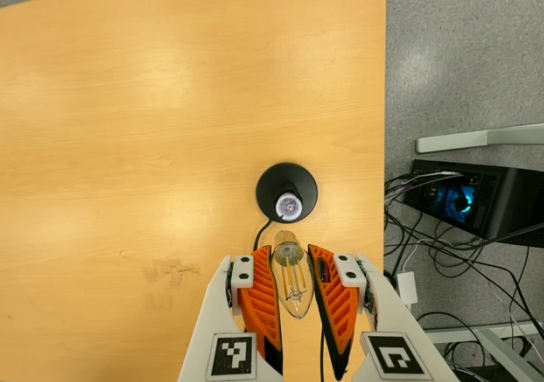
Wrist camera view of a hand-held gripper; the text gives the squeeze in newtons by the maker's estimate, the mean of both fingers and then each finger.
{"total": 21.3, "left": 23.7, "right": 18.9}